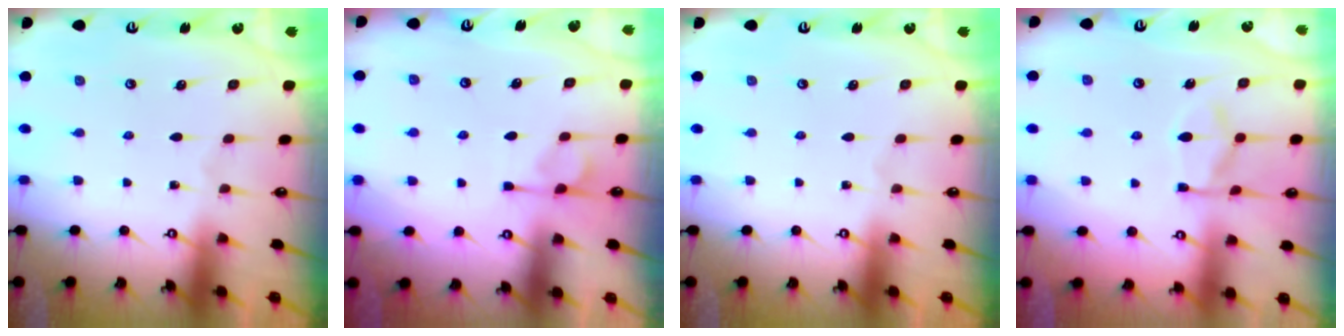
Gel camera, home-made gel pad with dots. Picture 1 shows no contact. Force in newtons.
{"total": 1.2, "press": 0.6, "slide": 1.1}
{"total": 0.0}
{"total": 5.3, "press": 5.0, "slide": 1.6}